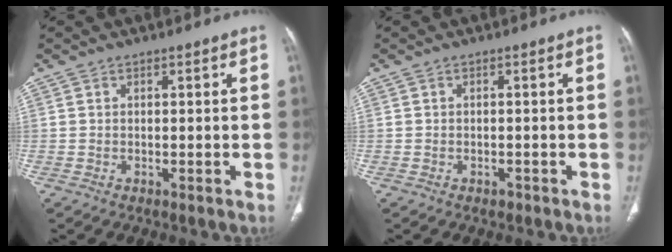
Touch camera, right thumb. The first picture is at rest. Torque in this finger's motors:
{"motor_torque": [0.16, 0.41, -0.15, 0.14, 0.07]}